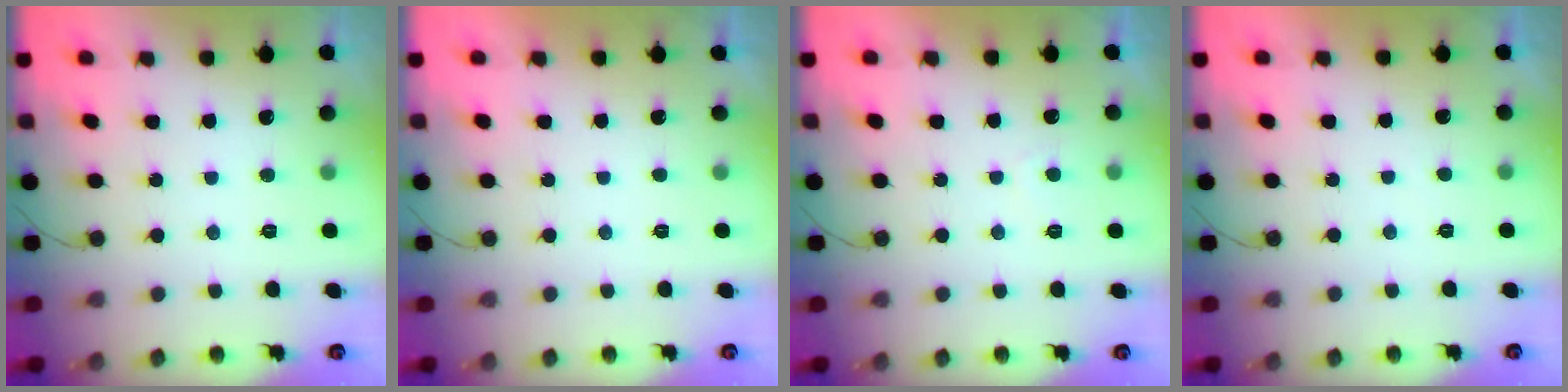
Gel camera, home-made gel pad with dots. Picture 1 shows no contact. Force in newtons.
{"total": 2.2, "press": 2.2, "slide": 0.3}
{"total": 2.0, "press": 2.0, "slide": 0.6}
{"total": 0.8, "press": 0.7, "slide": 0.5}